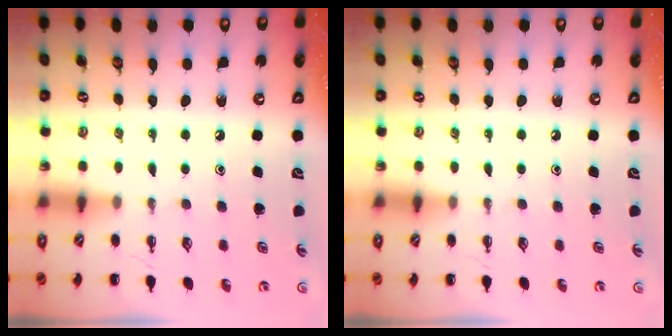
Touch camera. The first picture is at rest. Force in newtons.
{"total": 0.0}